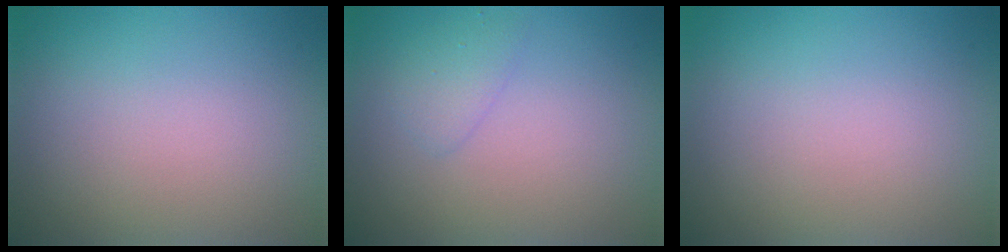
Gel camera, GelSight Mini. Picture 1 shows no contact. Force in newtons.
{"total": 1.3, "press": 1.3, "slide": 0.0}
{"total": 0.0}